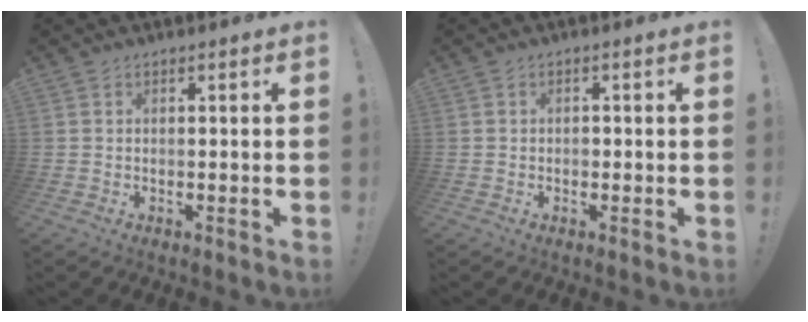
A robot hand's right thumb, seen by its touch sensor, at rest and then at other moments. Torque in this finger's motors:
{"motor_torque": [0.05, -0.05, 0.08, -0.10, 0.00]}